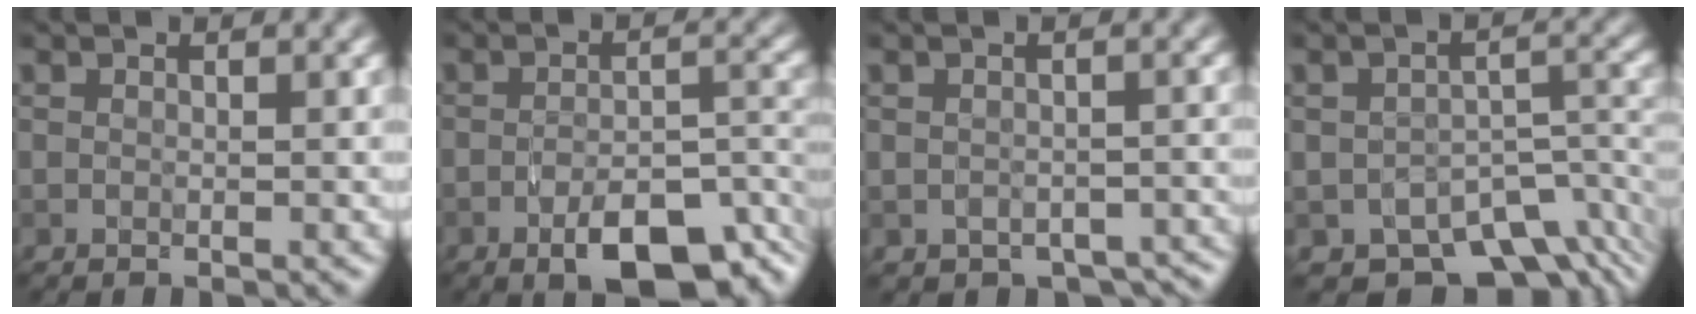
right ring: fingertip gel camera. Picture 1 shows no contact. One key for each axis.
{"total": 7.5, "fx": -4.1, "fy": 2.8, "fz": 5.6, "tx": -0.085, "ty": -0.001, "tz": -0.065}
{"total": 3.3, "fx": -2.0, "fy": 2.2, "fz": 1.4, "tx": -0.010, "ty": -0.018, "tz": -0.023}
{"total": 8.5, "fx": -5.7, "fy": 4.4, "fz": 4.6, "tx": -0.054, "ty": -0.023, "tz": -0.080}